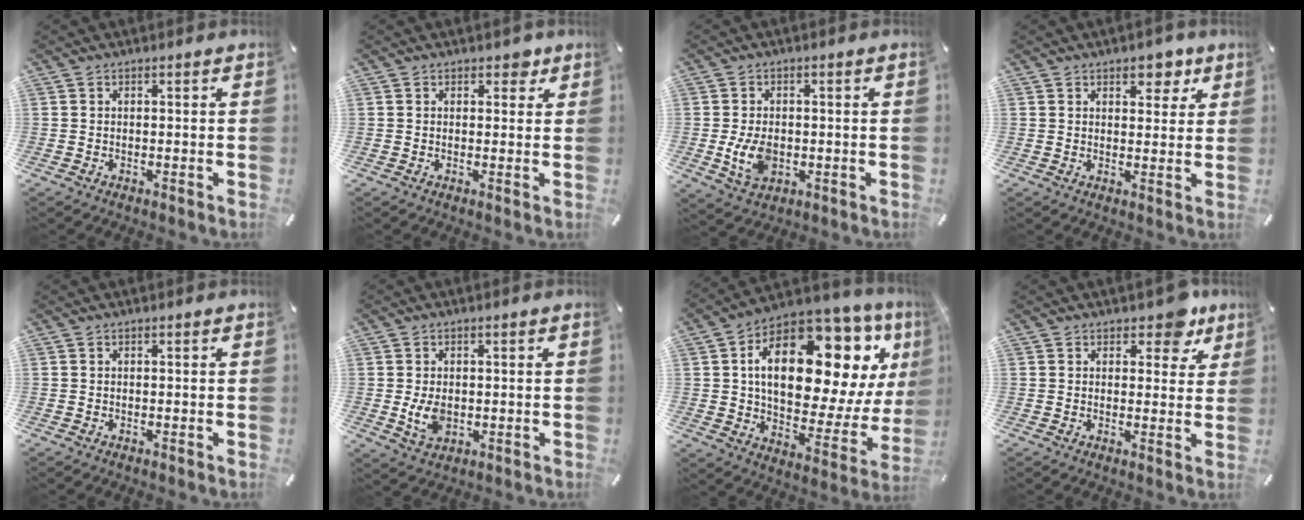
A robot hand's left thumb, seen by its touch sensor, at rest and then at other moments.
{"total": 2.6, "force": [1.4, 1.8, 1.3], "torque": [0.004, -0.005, 0.015]}
{"total": 7.0, "force": [-0.9, 4.9, 4.9], "torque": [-0.109, -0.006, -0.017]}
{"total": 6.2, "force": [3.7, 4.0, 3.0], "torque": [-0.015, -0.017, 0.055]}
{"total": 0.0}
{"total": 5.1, "force": [-0.3, 3.5, 3.7], "torque": [-0.087, -0.008, -0.011]}
{"total": 24.7, "force": [9.0, 12.9, 19.0], "torque": [-0.293, -0.062, 0.149]}
{"total": 7.1, "force": [4.8, 3.9, 3.5], "torque": [-0.020, -0.030, 0.077]}